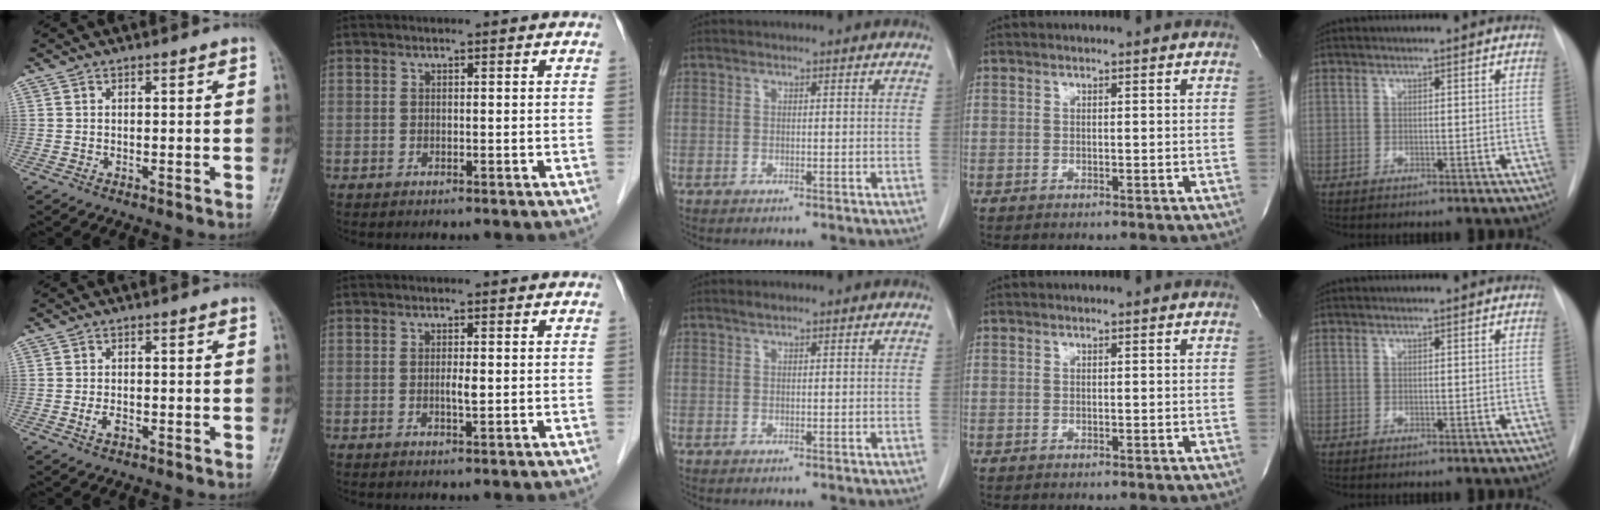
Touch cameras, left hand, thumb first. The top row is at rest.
{"thumb": {"total": 2.1, "force": [-0.8, 1.2, 1.6], "torque": [-0.032, 0.005, -0.014]}, "index": {"total": 1.3, "force": [0.0, 0.2, 1.3], "torque": [-0.026, -0.001, -0.001]}, "middle": {"total": 0.8, "force": [0.7, 0.1, 0.4], "torque": [-0.014, 0.003, 0.015]}}